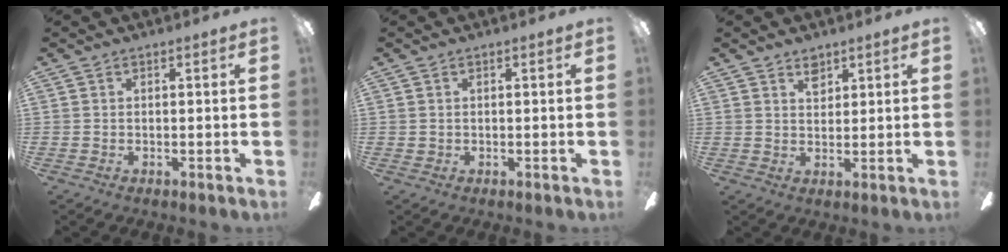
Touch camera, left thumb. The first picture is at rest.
{"total": 0.6, "force": [0.1, 0.6, 0.2], "torque": [-0.004, 0.006, 0.001]}
{"total": 3.5, "force": [2.5, 2.1, 1.3], "torque": [-0.007, -0.010, 0.042]}